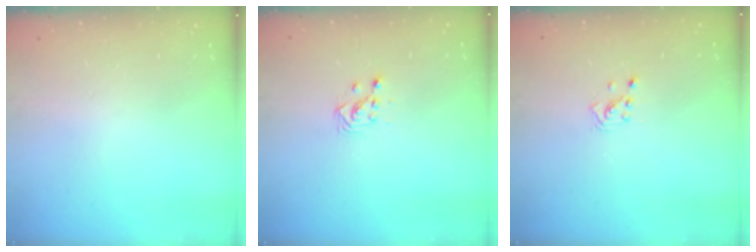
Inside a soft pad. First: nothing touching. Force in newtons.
{"total": 3.0, "press": 3.0, "slide": 0.1}
{"total": 1.9, "press": 1.9, "slide": 0.1}